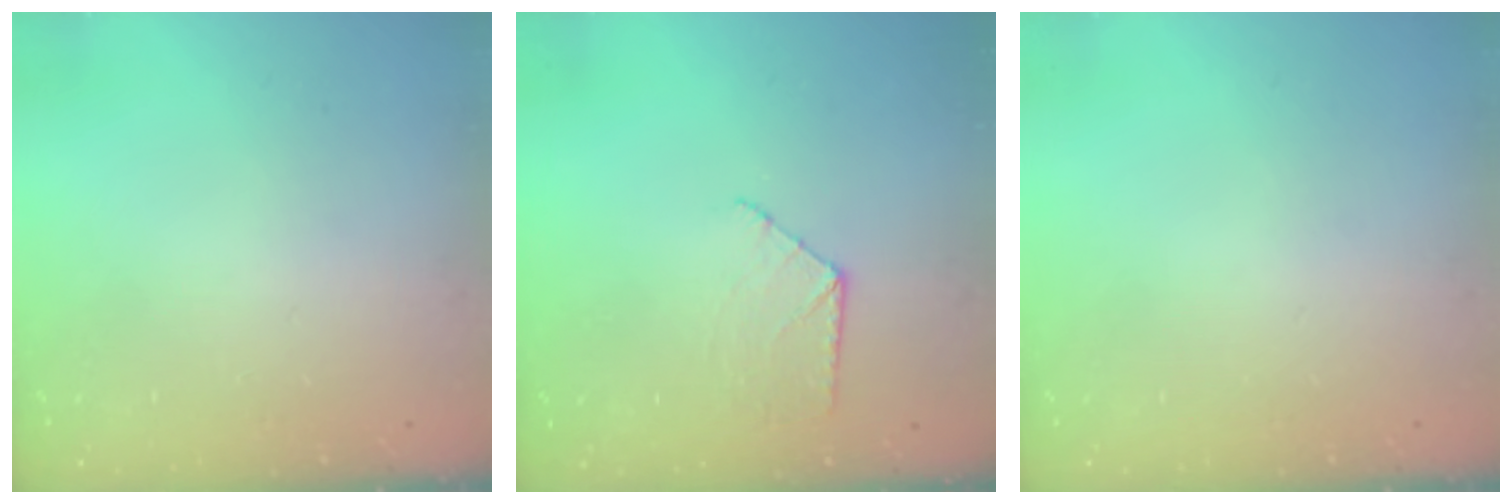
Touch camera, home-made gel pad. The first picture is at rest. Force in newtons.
{"total": 6.4, "press": 6.4, "slide": 0.6}
{"total": 0.0}